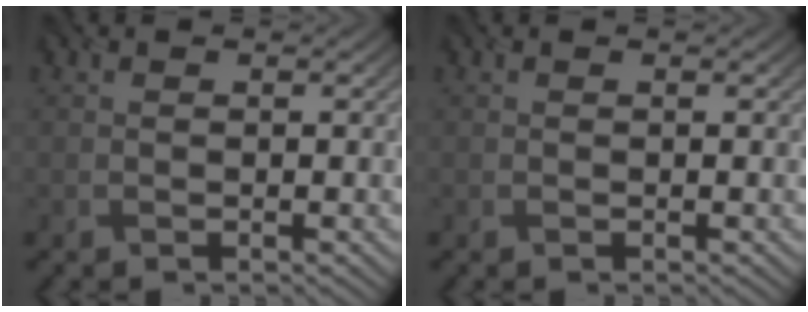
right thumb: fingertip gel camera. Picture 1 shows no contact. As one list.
[{"total": 0.0}]